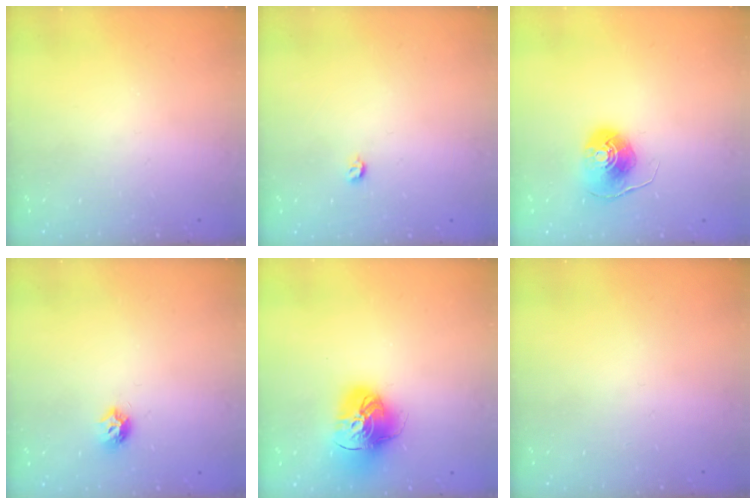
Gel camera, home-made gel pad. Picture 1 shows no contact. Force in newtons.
{"total": 3.3, "press": 3.3, "slide": 0.7}
{"total": 8.5, "press": 8.4, "slide": 0.3}
{"total": 6.3, "press": 6.3, "slide": 0.1}
{"total": 15.6, "press": 15.5, "slide": 1.7}
{"total": 0.0}